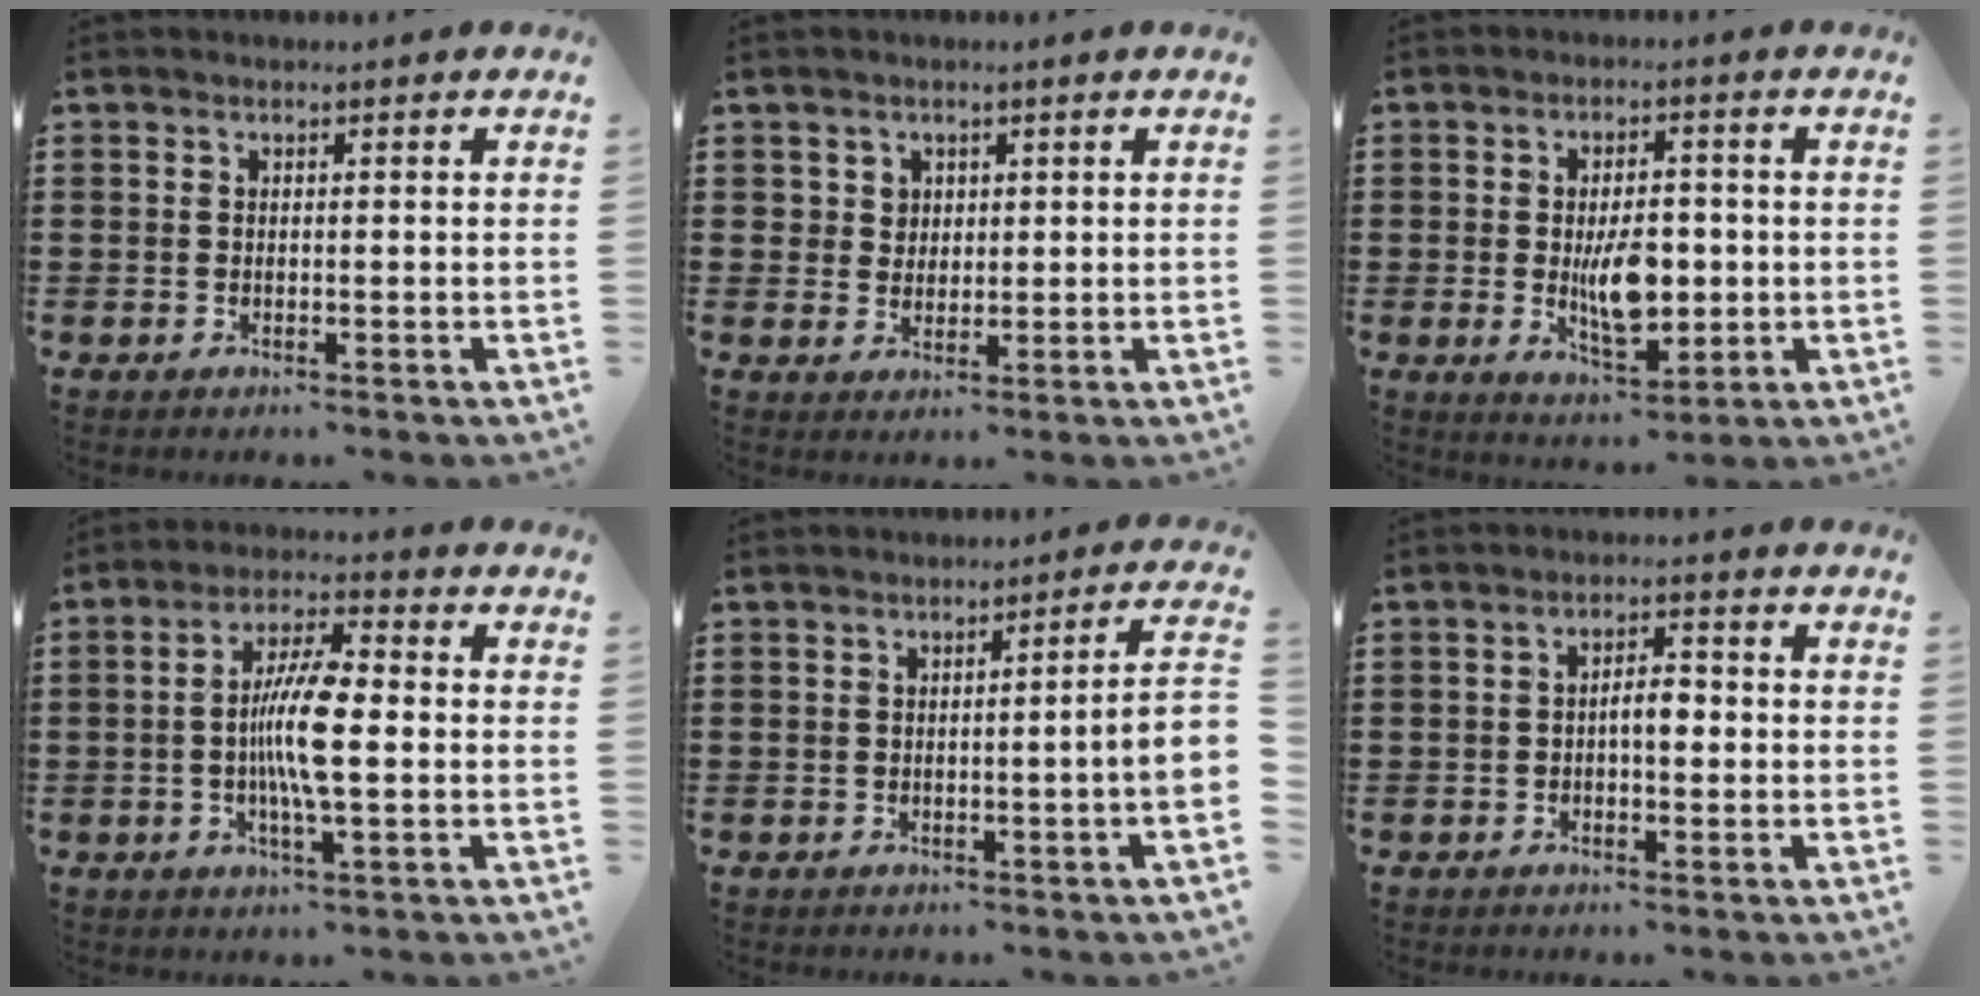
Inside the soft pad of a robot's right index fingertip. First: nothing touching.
{"total": 2.5, "force": [1.1, 2.1, 0.5], "torque": [-0.019, 0.009, 0.020]}
{"total": 7.6, "force": [-0.5, 3.8, 6.6], "torque": [-0.109, -0.007, -0.017]}
{"total": 8.9, "force": [-0.9, 1.8, 8.6], "torque": [-0.171, -0.003, -0.022]}
{"total": 4.4, "force": [-0.9, -0.4, 4.3], "torque": [-0.071, -0.010, -0.016]}
{"total": 3.0, "force": [-0.5, 1.1, 2.8], "torque": [-0.052, 0.006, -0.011]}